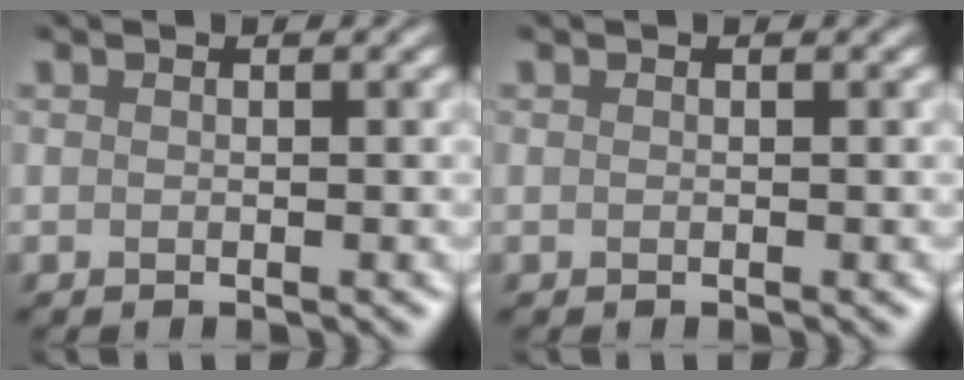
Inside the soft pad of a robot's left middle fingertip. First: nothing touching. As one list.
[{"total": 0.0}]